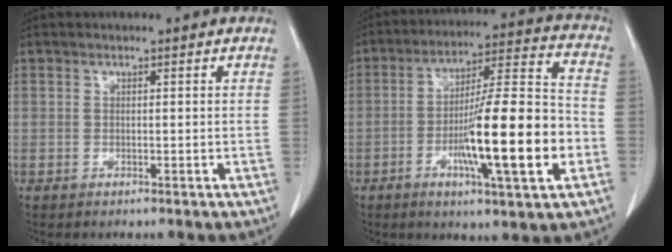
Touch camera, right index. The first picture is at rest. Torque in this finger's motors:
{"motor_torque": [2.14, 0.00, 1.05, 0.21]}